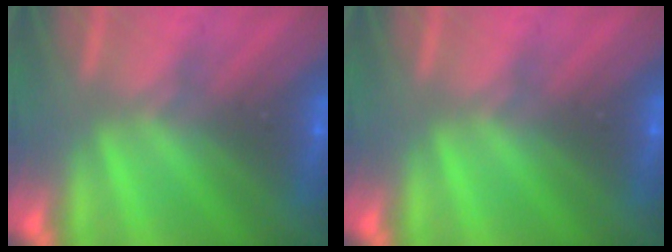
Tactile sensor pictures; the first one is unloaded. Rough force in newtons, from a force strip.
{"total": 0.0}